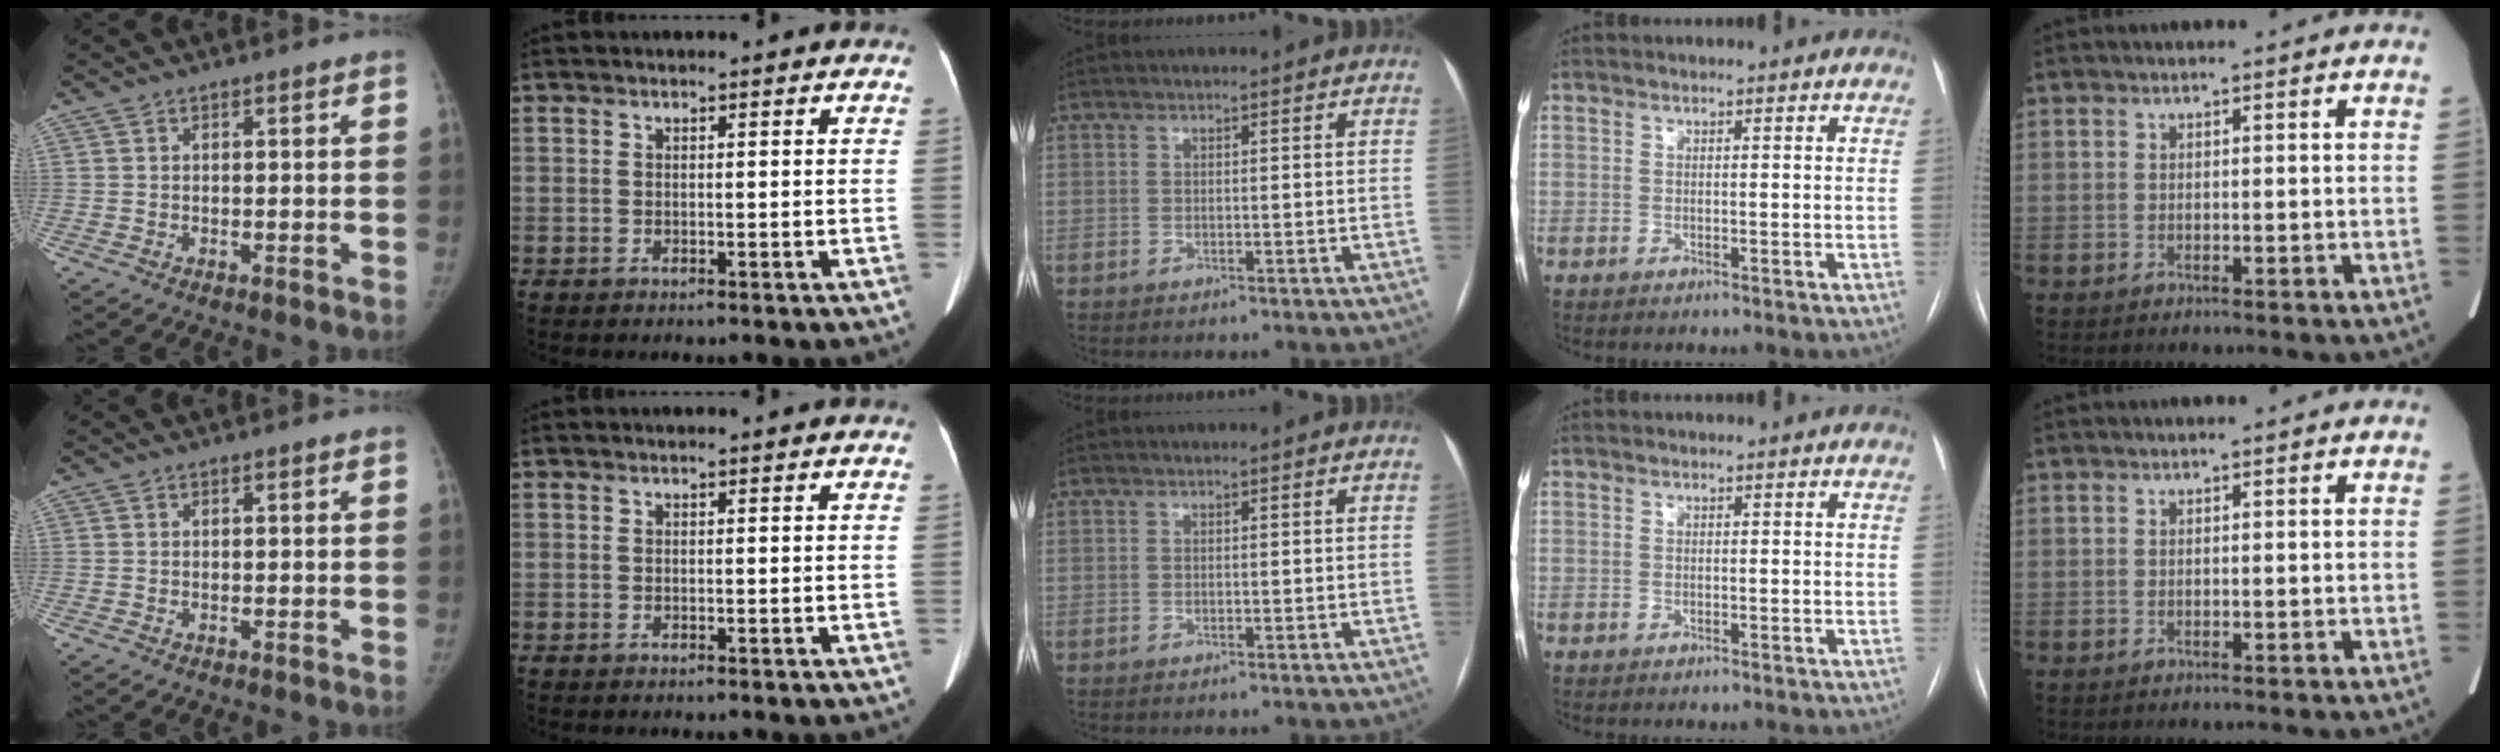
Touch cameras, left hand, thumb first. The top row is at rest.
{}